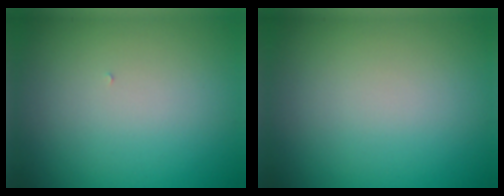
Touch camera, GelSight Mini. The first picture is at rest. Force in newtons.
{"total": 0.0}